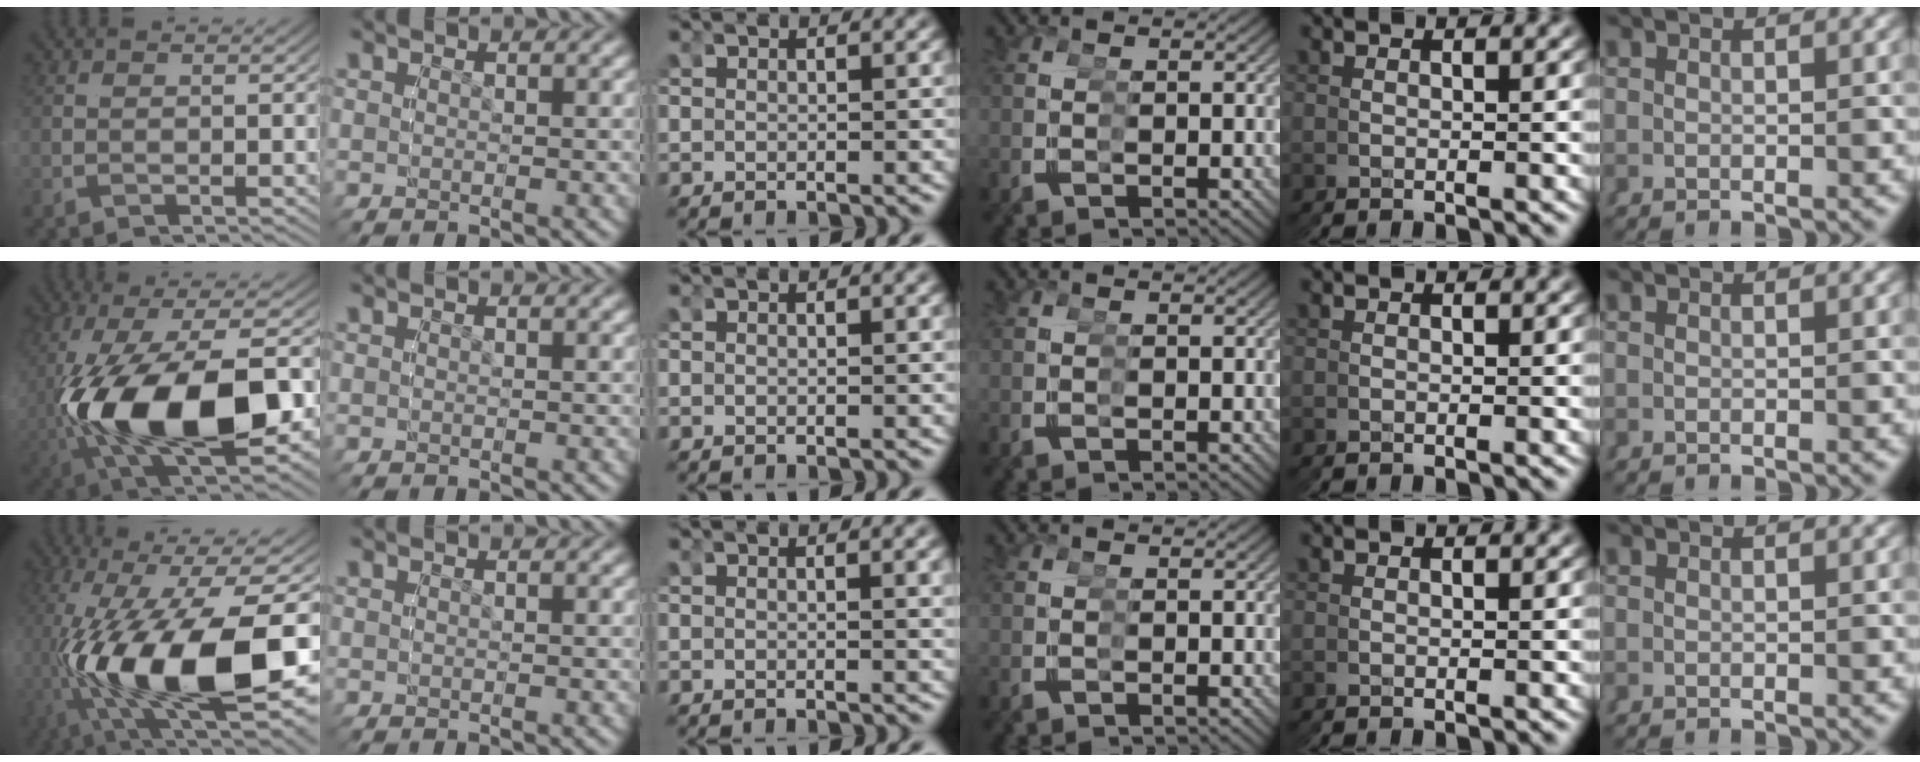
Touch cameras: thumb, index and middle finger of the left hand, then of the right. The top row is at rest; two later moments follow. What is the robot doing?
{"motion": "grasp_and_lifting", "object": "legos"}